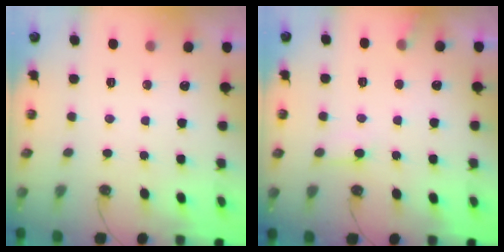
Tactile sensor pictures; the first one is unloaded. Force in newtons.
{"total": 6.4, "press": 6.4, "slide": 0.6}